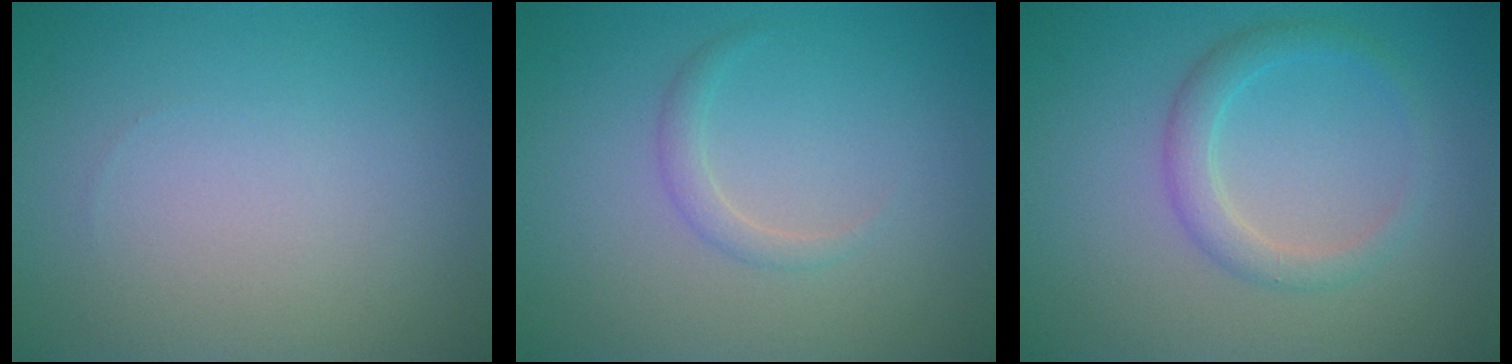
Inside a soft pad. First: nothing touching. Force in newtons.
{"total": 0.7, "press": 0.7, "slide": 0.1}
{"total": 2.3, "press": 2.3, "slide": 0.0}